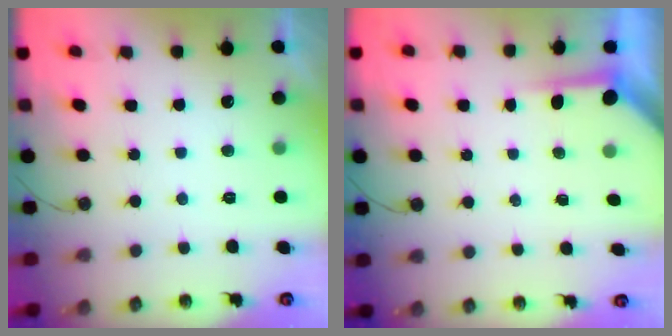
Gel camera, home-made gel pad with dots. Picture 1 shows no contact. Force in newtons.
{"total": 3.8, "press": 3.8, "slide": 0.3}